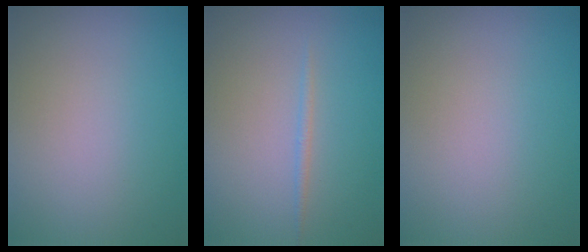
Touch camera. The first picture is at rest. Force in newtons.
{"total": 0.7, "press": 0.7, "slide": 0.1}
{"total": 0.0}